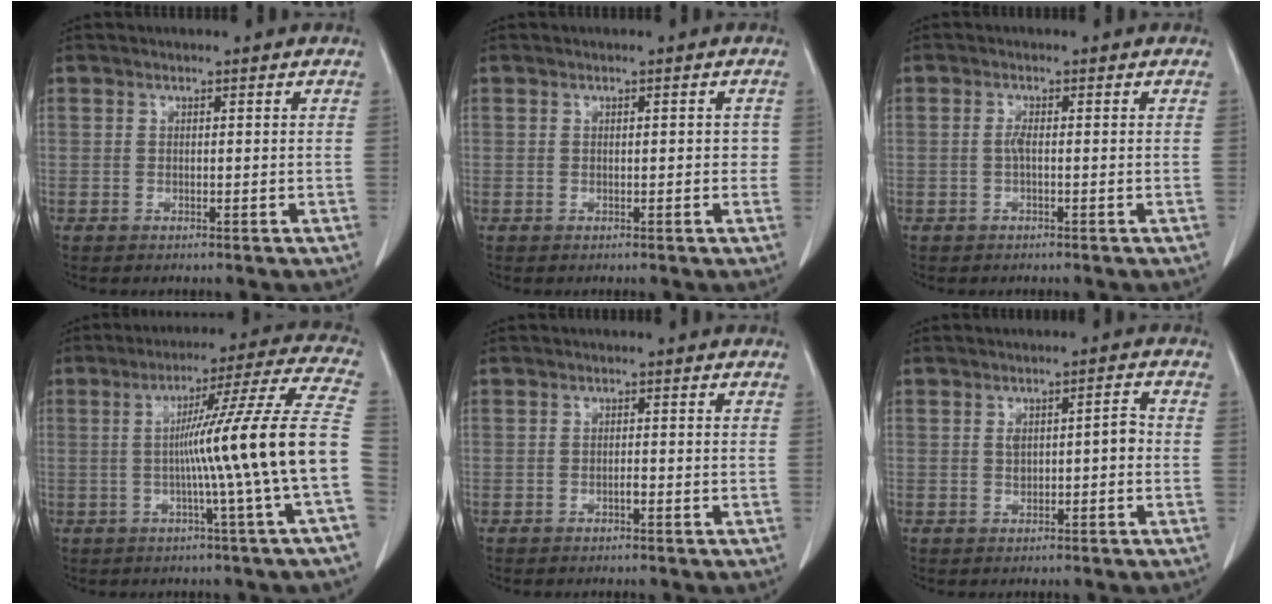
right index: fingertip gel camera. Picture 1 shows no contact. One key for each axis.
{"total": 1.6, "fx": 0.1, "fy": 0.8, "fz": 1.4, "tx": -0.013, "ty": 0.003, "tz": 0.000}
{"total": 1.1, "fx": -0.1, "fy": 0.1, "fz": 1.1, "tx": -0.020, "ty": 0.002, "tz": -0.003}
{"total": 16.7, "fx": -2.4, "fy": -3.0, "fz": 16.3, "tx": -0.231, "ty": 0.006, "tz": -0.044}
{"total": 0.6, "fx": -0.3, "fy": 0.1, "fz": 0.5, "tx": -0.007, "ty": 0.003, "tz": -0.004}
{"total": 3.4, "fx": 0.0, "fy": 1.2, "fz": 3.2, "tx": -0.052, "ty": 0.017, "tz": 0.007}